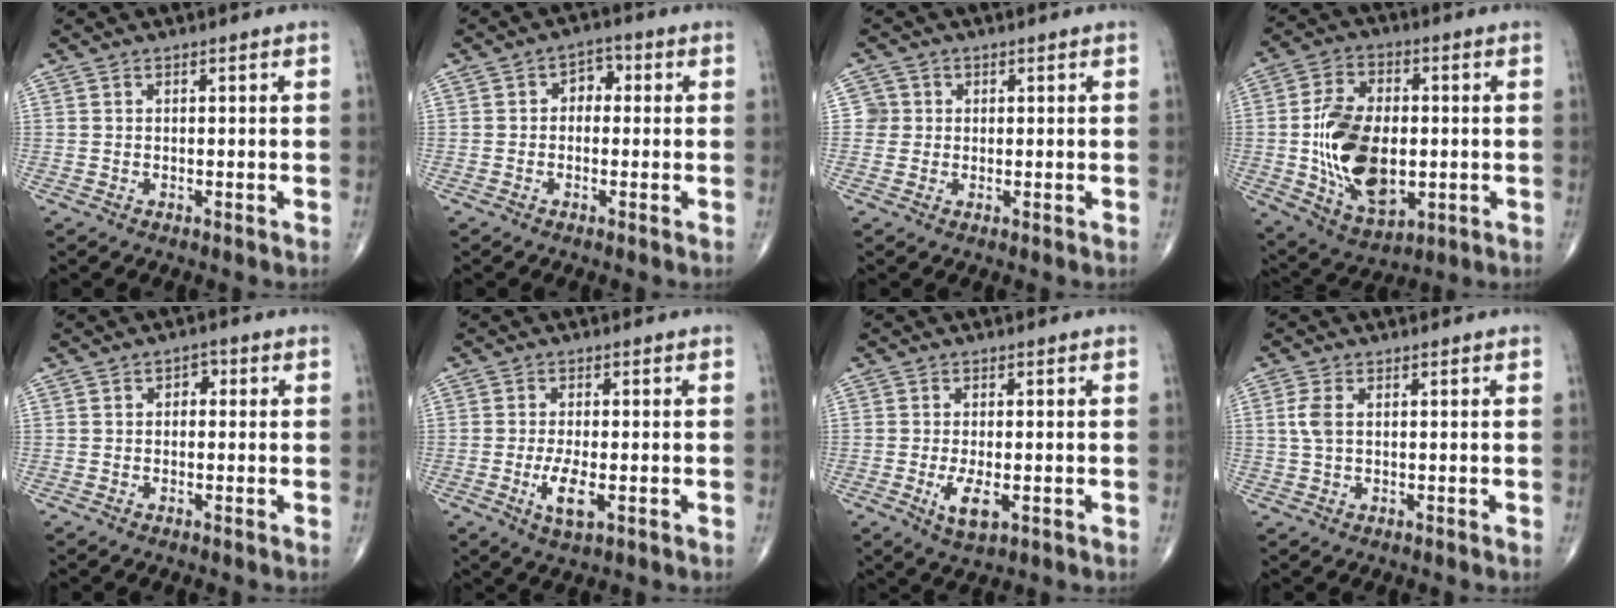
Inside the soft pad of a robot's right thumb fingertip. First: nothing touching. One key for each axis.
{"total": 3.5, "fx": 0.1, "fy": 2.7, "fz": 2.3, "tx": -0.009, "ty": 0.016, "tz": -0.010}
{"total": 2.4, "fx": 0.3, "fy": 2.4, "fz": 0.0, "tx": 0.020, "ty": 0.005, "tz": 0.000}
{"total": 18.0, "fx": -1.2, "fy": 10.8, "fz": 14.4, "tx": -0.238, "ty": -0.001, "tz": -0.009}
{"total": 1.9, "fx": 0.1, "fy": 1.4, "fz": 1.3, "tx": -0.002, "ty": 0.007, "tz": -0.007}
{"total": 5.3, "fx": -1.5, "fy": 1.8, "fz": 4.7, "tx": -0.092, "ty": -0.008, "tz": -0.025}
{"total": 4.9, "fx": -1.4, "fy": 2.0, "fz": 4.2, "tx": -0.077, "ty": -0.008, "tz": -0.020}
{"total": 2.9, "fx": 0.5, "fy": 1.4, "fz": 2.5, "tx": -0.069, "ty": 0.008, "tz": 0.010}